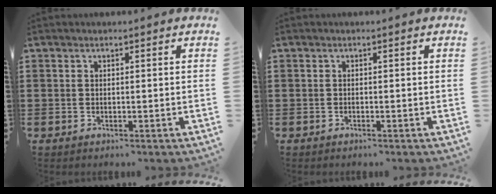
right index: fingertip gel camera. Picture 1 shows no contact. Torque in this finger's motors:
{"motor_torque": [-1.15, 0.99, -0.01, -0.01]}